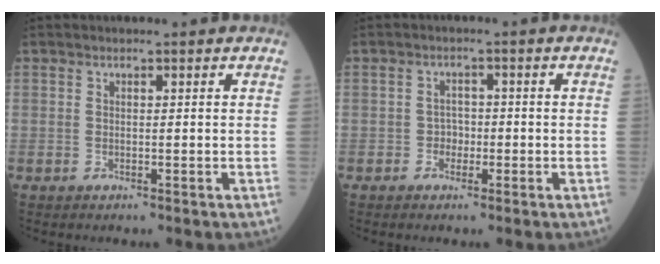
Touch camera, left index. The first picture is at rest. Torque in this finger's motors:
{"motor_torque": [-0.14, 0.04, -0.02, -0.01]}